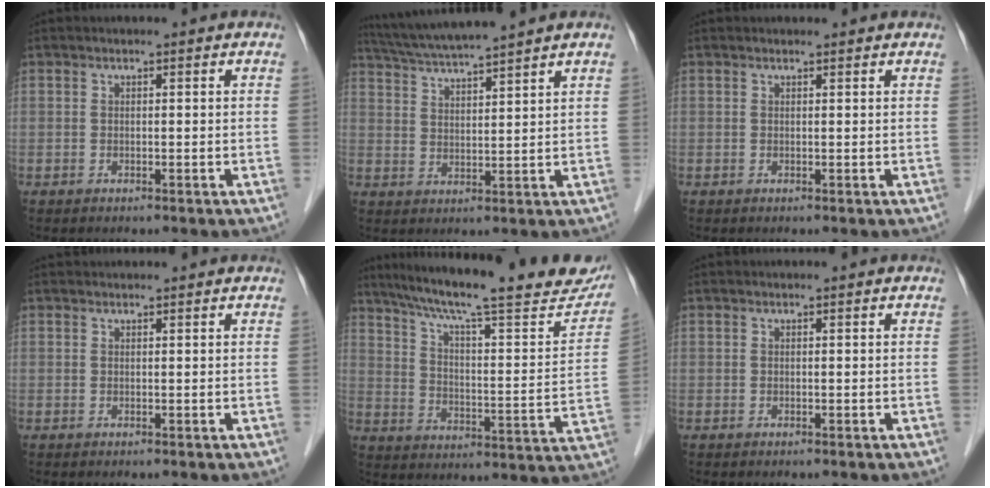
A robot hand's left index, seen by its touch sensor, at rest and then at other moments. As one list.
[{"total": 9.4, "force": [8.5, -1.4, 3.9], "torque": [-0.073, 0.018, 0.147]}, {"total": 1.0, "force": [1.0, 0.2, 0.0], "torque": [-0.011, 0.007, 0.013]}, {"total": 2.1, "force": [2.0, 0.2, 0.3], "torque": [-0.007, 0.025, 0.029]}, {"total": 26.9, "force": [22.2, 4.4, 14.5], "torque": [-0.222, -0.009, 0.293]}, {"total": 0.0}]